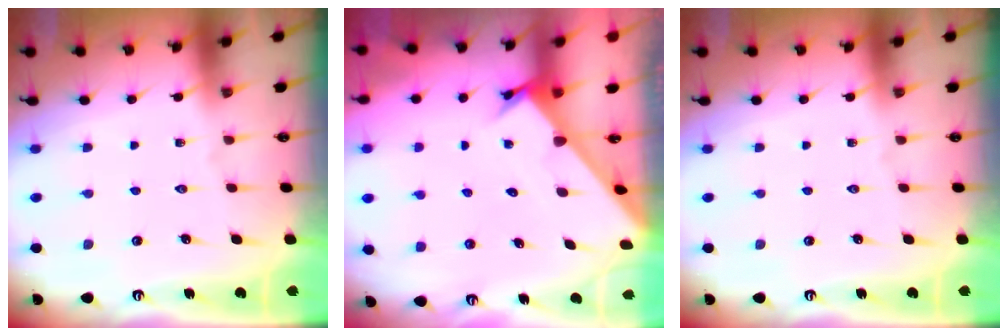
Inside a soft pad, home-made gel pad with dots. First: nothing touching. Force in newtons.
{"total": 2.4, "press": 2.4, "slide": 0.0}
{"total": 0.0}